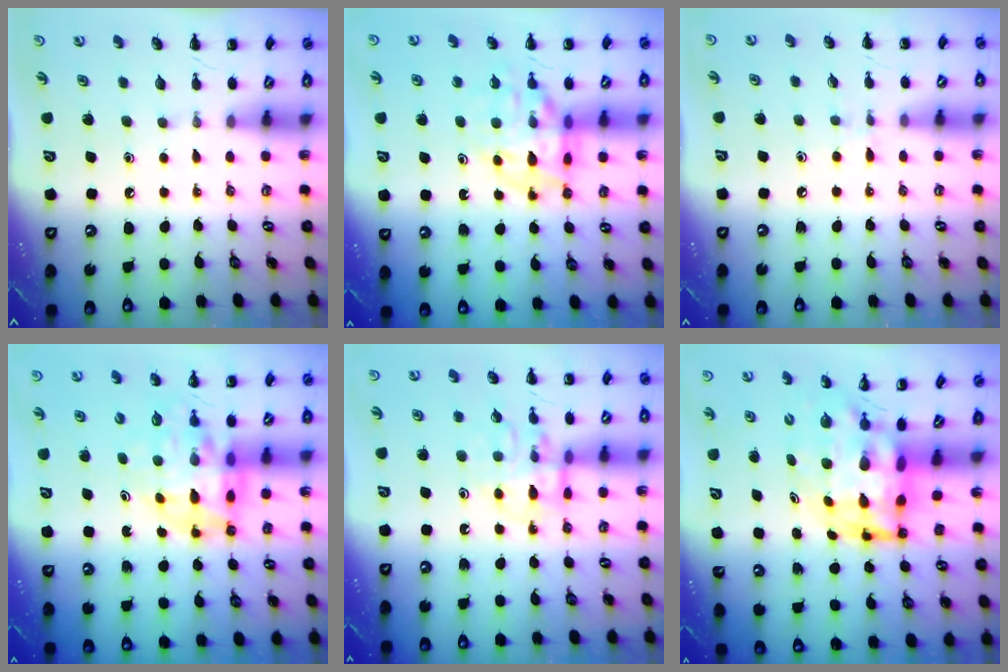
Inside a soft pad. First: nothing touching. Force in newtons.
{"total": 14.1, "press": 13.8, "slide": 2.6}
{"total": 5.6, "press": 5.3, "slide": 2.0}
{"total": 12.1, "press": 11.4, "slide": 3.8}
{"total": 12.0, "press": 12.0, "slide": 1.1}
{"total": 7.5, "press": 7.2, "slide": 2.2}